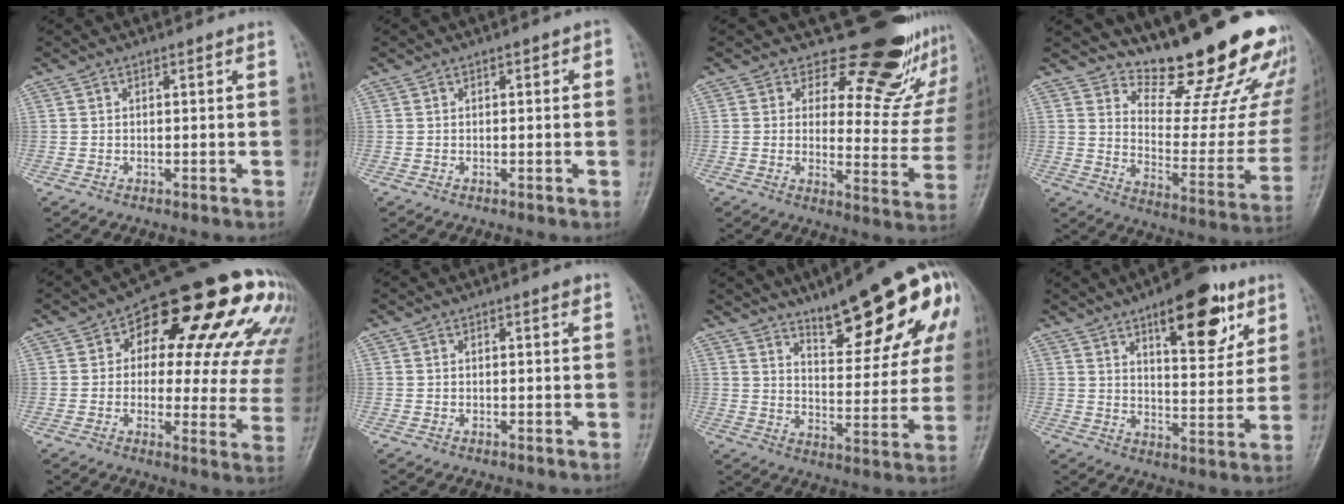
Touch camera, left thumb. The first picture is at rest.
{"total": 1.6, "force": [0.3, 0.8, 1.3], "torque": [-0.009, 0.003, 0.000]}
{"total": 19.2, "force": [15.2, 8.8, 7.9], "torque": [-0.049, -0.119, 0.174]}
{"total": 22.8, "force": [19.2, 5.8, 10.9], "torque": [-0.107, -0.166, 0.258]}
{"total": 25.0, "force": [8.8, 12.1, 20.0], "torque": [-0.209, 0.032, 0.115]}
{"total": 0.7, "force": [0.5, 0.2, 0.6], "torque": [-0.007, 0.000, 0.004]}
{"total": 20.2, "force": [11.5, 5.8, 15.6], "torque": [-0.181, -0.047, 0.167]}
{"total": 15.7, "force": [8.5, 6.3, 11.6], "torque": [-0.124, -0.040, 0.123]}